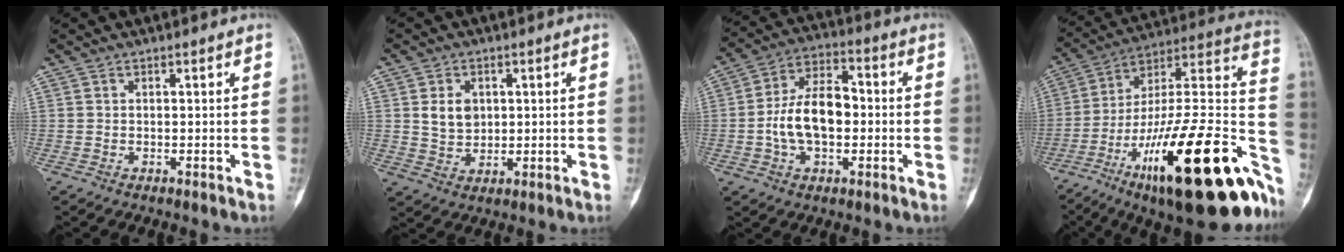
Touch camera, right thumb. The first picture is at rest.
{"total": 5.6, "force": [1.2, 4.4, 3.2], "torque": [-0.029, -0.010, 0.028]}
{"total": 13.1, "force": [-1.2, 7.9, 10.4], "torque": [-0.170, 0.033, -0.026]}
{"total": 37.8, "force": [-16.0, 11.7, 32.2], "torque": [-0.401, 0.068, -0.248]}